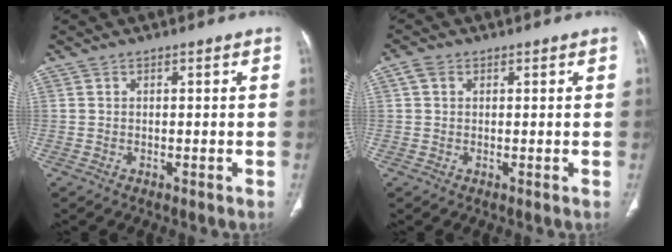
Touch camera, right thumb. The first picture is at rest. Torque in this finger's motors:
{"motor_torque": [0.07, 0.04, 0.09, -0.12, 0.01]}